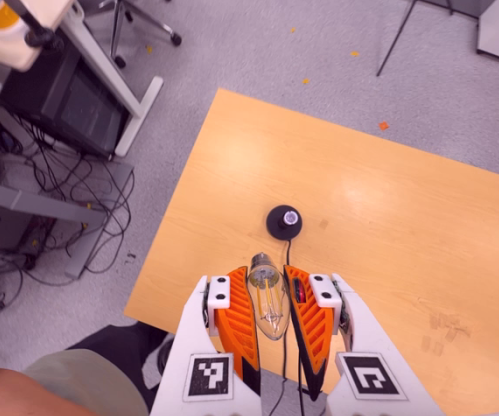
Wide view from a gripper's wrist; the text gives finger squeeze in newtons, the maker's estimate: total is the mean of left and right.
{"total": 21.4, "left": 23.1, "right": 19.6}